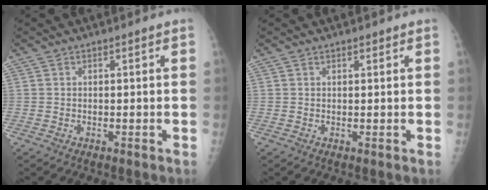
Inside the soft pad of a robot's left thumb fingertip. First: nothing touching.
{"total": 0.9, "force": [0.6, 0.4, 0.4], "torque": [-0.005, -0.002, 0.008]}